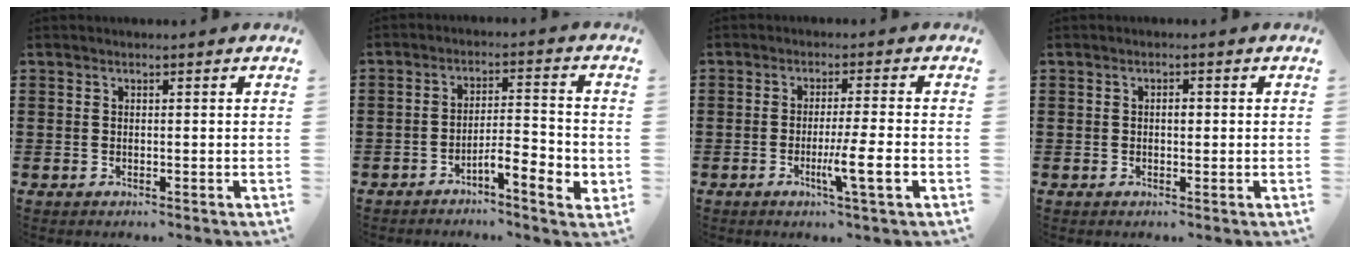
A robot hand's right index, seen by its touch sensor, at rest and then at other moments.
{"total": 5.3, "force": [-3.2, 1.0, 4.1], "torque": [-0.068, 0.002, -0.056]}
{"total": 6.3, "force": [-2.0, -0.2, 6.0], "torque": [-0.096, -0.015, -0.033]}
{"total": 1.3, "force": [0.0, 0.6, 1.2], "torque": [-0.024, 0.002, -0.001]}